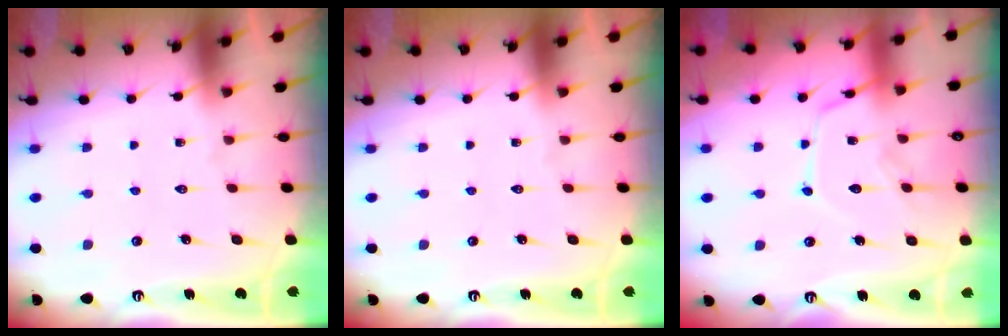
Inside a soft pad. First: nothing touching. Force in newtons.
{"total": 0.0}
{"total": 13.4, "press": 13.3, "slide": 1.2}